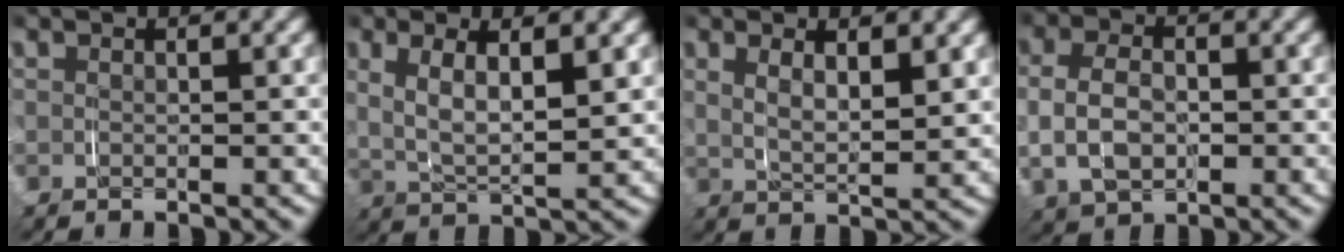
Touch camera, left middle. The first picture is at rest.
{"total": 5.0, "force": [1.1, 2.3, 4.3], "torque": [-0.089, -0.004, 0.024]}
{"total": 3.2, "force": [1.2, 1.2, 2.7], "torque": [-0.051, -0.006, 0.027]}
{"total": 6.6, "force": [-0.1, 5.1, 4.2], "torque": [-0.096, 0.000, 0.001]}